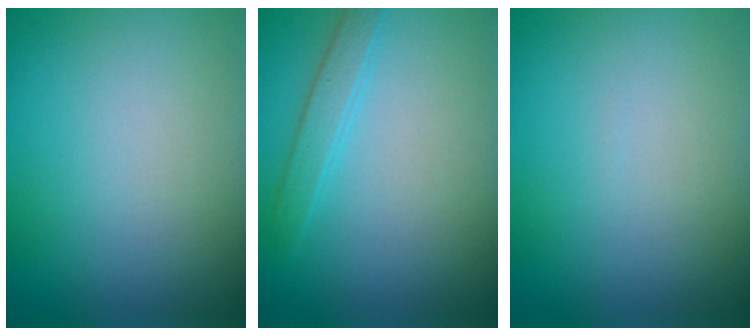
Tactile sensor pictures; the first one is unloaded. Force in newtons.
{"total": 2.0, "press": 2.0, "slide": 0.1}
{"total": 0.0}